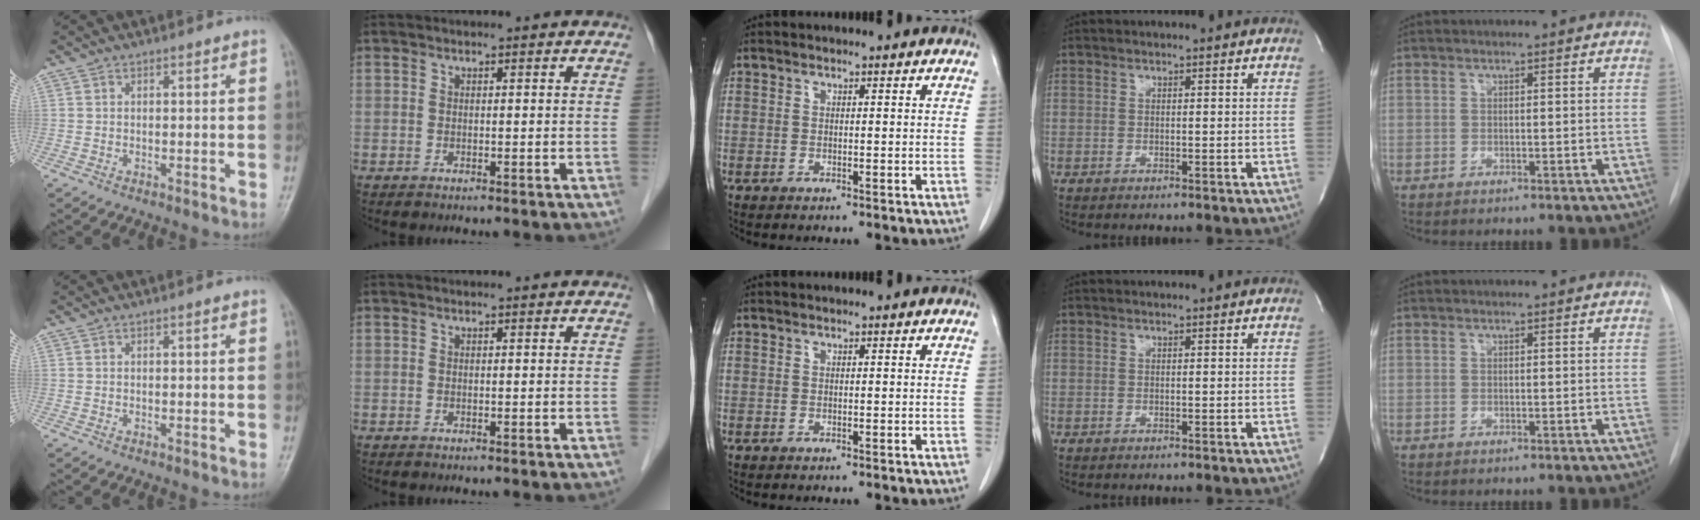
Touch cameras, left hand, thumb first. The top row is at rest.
{}